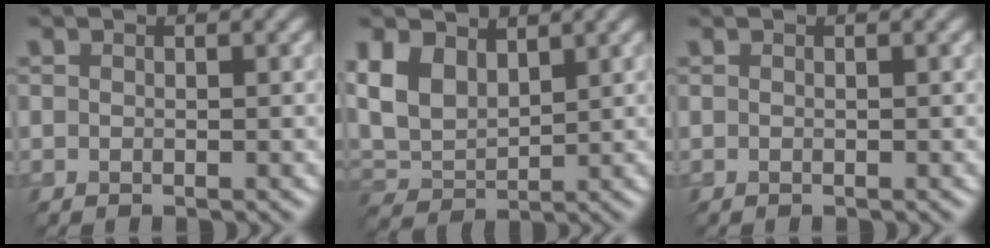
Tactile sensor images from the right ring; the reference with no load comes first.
{"total": 5.5, "force": [2.3, 3.5, 3.5], "torque": [-0.091, -0.004, 0.042]}
{"total": 0.0}